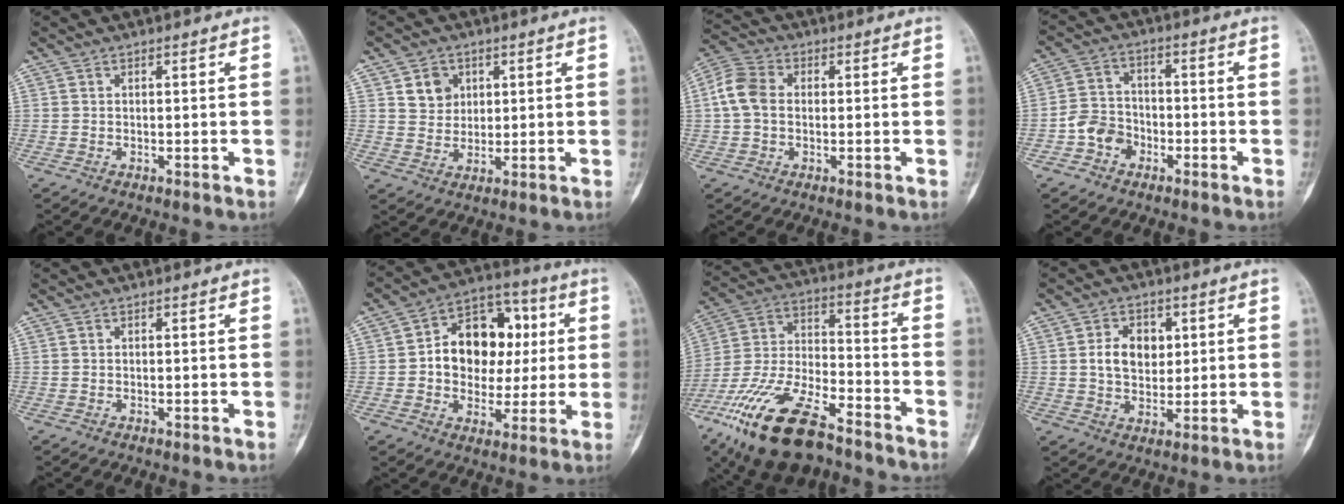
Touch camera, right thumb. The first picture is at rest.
{"total": 5.4, "force": [2.2, 4.6, 1.9], "torque": [-0.009, -0.011, 0.040]}
{"total": 7.1, "force": [0.4, 5.3, 4.7], "torque": [-0.096, 0.020, -0.001]}
{"total": 6.4, "force": [-2.8, 5.1, 2.5], "torque": [-0.022, 0.028, -0.058]}
{"total": 0.0}
{"total": 16.1, "force": [1.7, 11.9, 10.6], "torque": [-0.109, 0.025, 0.023]}
{"total": 22.8, "force": [-14.7, 9.0, 14.9], "torque": [-0.320, 0.047, -0.270]}
{"total": 7.8, "force": [1.6, 5.6, 5.2], "torque": [-0.060, -0.007, 0.029]}